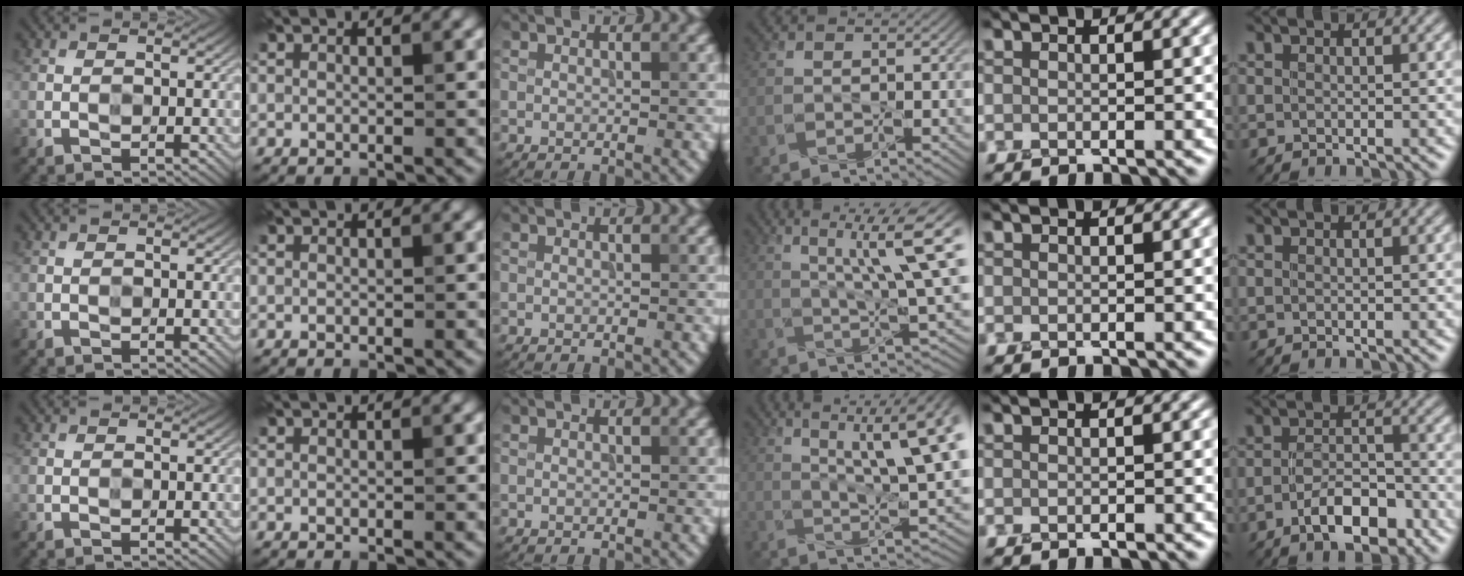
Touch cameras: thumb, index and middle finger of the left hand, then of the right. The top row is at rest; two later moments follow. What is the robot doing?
{"motion": "screw", "object": "mustard bottle"}